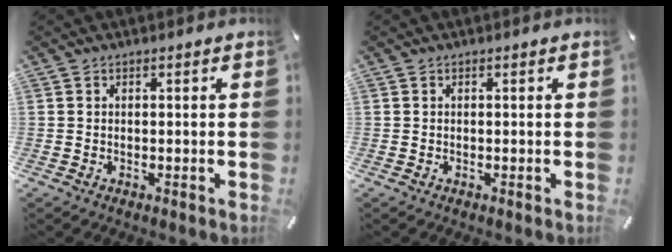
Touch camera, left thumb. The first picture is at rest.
{"total": 0.0}